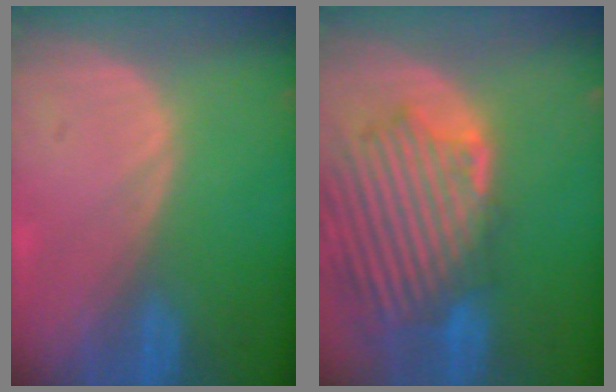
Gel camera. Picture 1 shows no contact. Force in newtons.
{"total": 13.4, "press": 11.6, "slide": 6.6}